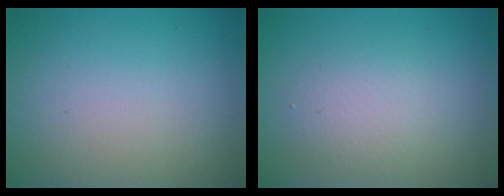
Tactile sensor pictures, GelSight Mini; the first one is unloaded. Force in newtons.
{"total": 2.8, "press": 2.8, "slide": 0.1}